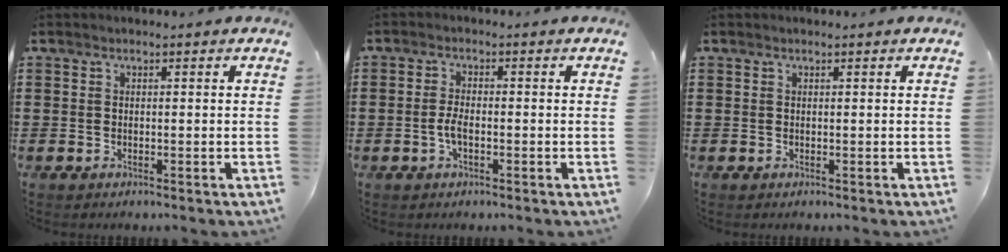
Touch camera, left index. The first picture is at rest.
{"total": 2.7, "force": [-0.8, 0.9, 2.5], "torque": [-0.061, -0.003, -0.019]}
{"total": 0.0}